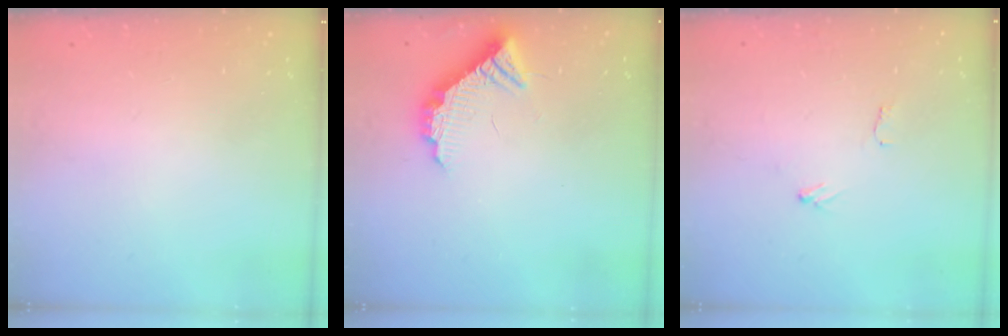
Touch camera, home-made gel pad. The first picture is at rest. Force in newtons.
{"total": 10.7, "press": 10.7, "slide": 0.3}
{"total": 5.4, "press": 5.4, "slide": 0.4}